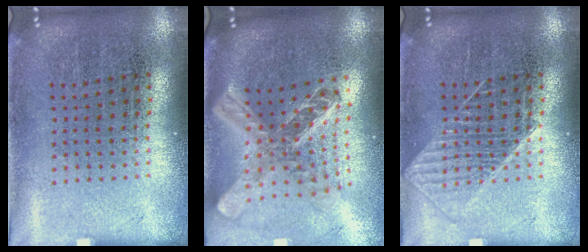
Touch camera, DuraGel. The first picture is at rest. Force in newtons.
{"total": 2.5, "press": 1.9, "slide": 1.6}
{"total": 1.5, "press": 1.5, "slide": 0.3}